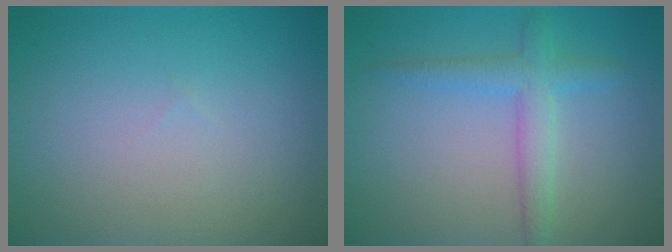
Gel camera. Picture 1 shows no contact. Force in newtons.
{"total": 2.9, "press": 2.9, "slide": 0.1}